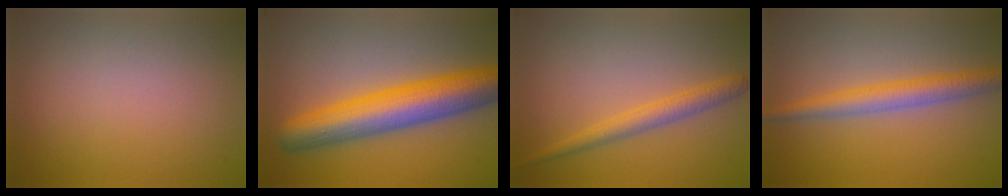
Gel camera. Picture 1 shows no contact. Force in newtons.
{"total": 9.3, "press": 9.3, "slide": 0.2}
{"total": 2.6, "press": 2.6, "slide": 0.2}
{"total": 3.8, "press": 3.8, "slide": 0.1}